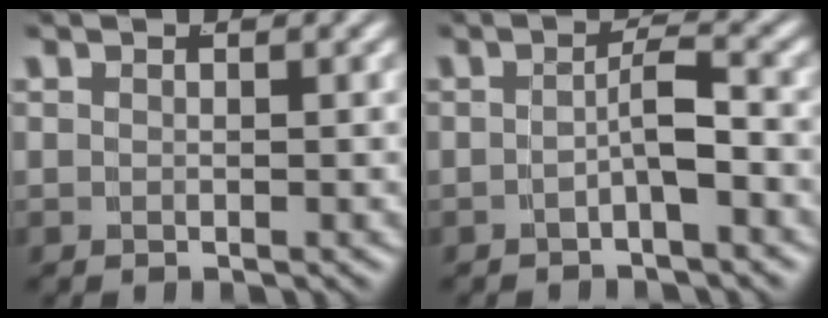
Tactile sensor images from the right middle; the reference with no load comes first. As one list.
[{"total": 2.1, "force": [-1.3, -0.2, 1.6], "torque": [-0.024, -0.003, -0.019]}]